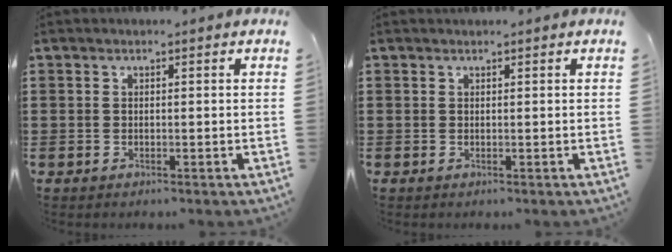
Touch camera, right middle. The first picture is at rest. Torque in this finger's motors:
{"motor_torque": [0.00, 0.00, 0.00, 0.01]}